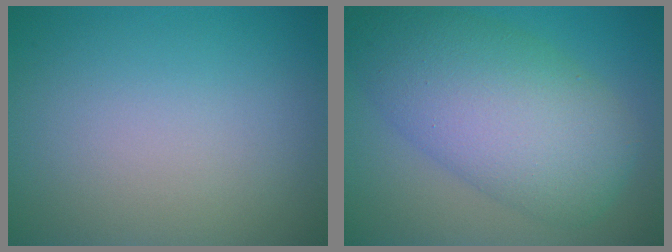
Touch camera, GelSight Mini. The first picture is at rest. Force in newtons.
{"total": 9.5, "press": 9.4, "slide": 0.3}